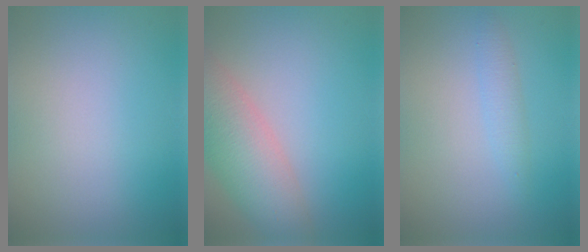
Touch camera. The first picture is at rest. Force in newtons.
{"total": 6.2, "press": 6.2, "slide": 0.4}
{"total": 1.4, "press": 1.4, "slide": 0.0}